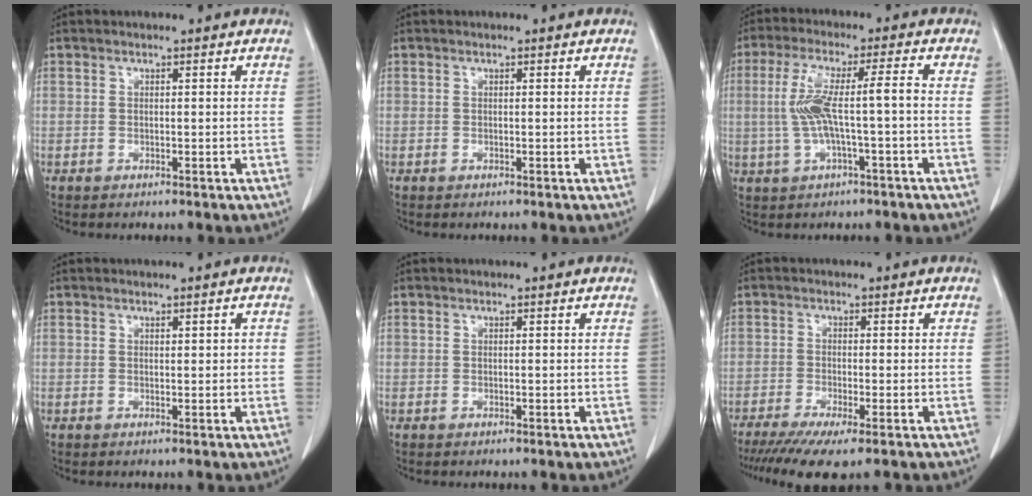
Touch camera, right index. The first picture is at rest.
{"total": 0.0}
{"total": 8.1, "force": [-0.6, 0.4, 8.0], "torque": [-0.161, 0.024, -0.009]}
{"total": 1.1, "force": [0.2, 0.4, 1.0], "torque": [-0.015, 0.003, 0.005]}
{"total": 0.0}
{"total": 8.1, "force": [-5.9, 0.6, 5.5], "torque": [-0.087, -0.019, -0.094]}